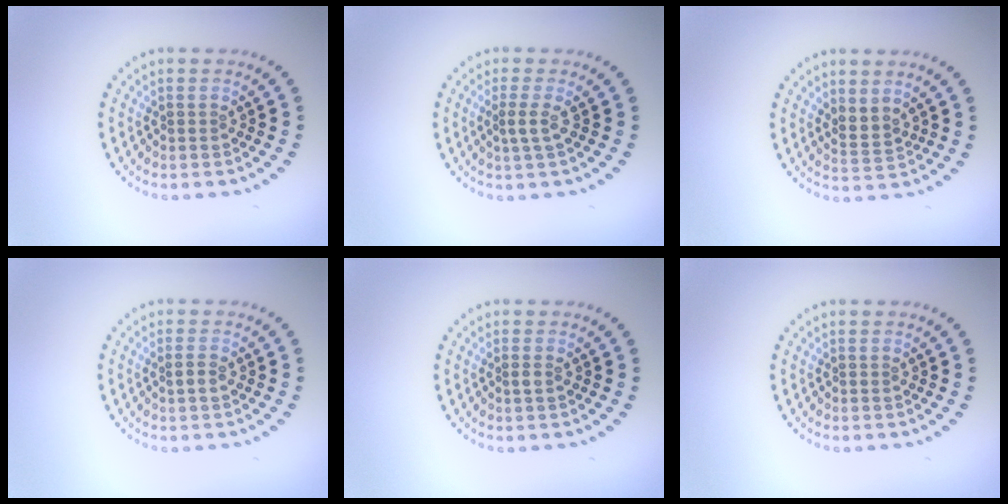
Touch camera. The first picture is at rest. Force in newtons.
{"total": 1.4, "press": 1.0, "slide": 1.0}
{"total": 1.8, "press": 1.3, "slide": 1.3}
{"total": 1.1, "press": 1.0, "slide": 0.4}
{"total": 0.5, "press": 0.4, "slide": 0.3}
{"total": 0.0}